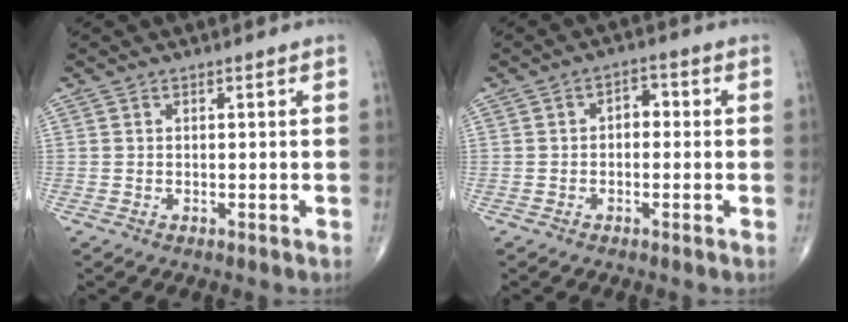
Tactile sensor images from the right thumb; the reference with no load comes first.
{"total": 3.4, "force": [0.0, 2.3, 2.5], "torque": [-0.018, 0.015, -0.010]}